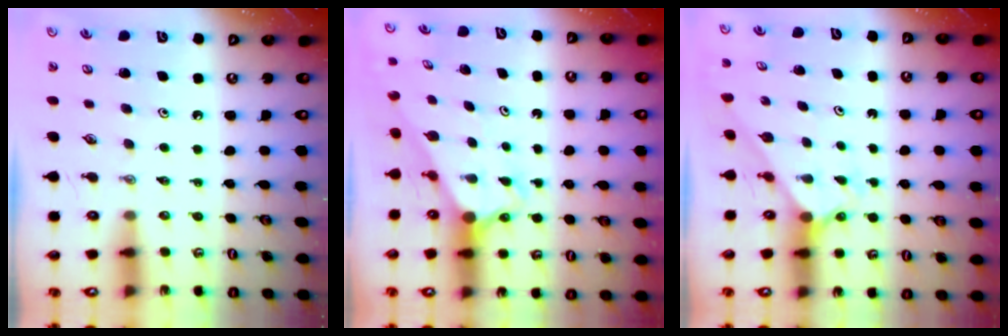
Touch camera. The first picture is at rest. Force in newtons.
{"total": 2.7, "press": 2.7, "slide": 0.2}
{"total": 1.9, "press": 1.9, "slide": 0.2}